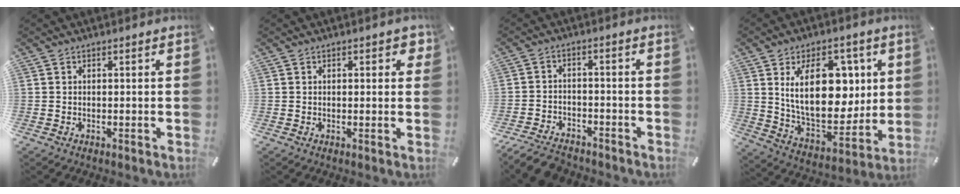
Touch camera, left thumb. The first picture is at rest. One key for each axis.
{"total": 1.7, "fx": 0.5, "fy": 1.0, "fz": 1.3, "tx": -0.010, "ty": 0.000, "tz": 0.004}
{"total": 6.3, "fx": -5.4, "fy": 2.4, "fz": 1.9, "tx": -0.041, "ty": 0.023, "tz": -0.105}
{"total": 20.2, "fx": 6.0, "fy": 12.1, "fz": 15.0, "tx": -0.249, "ty": -0.017, "tz": 0.101}